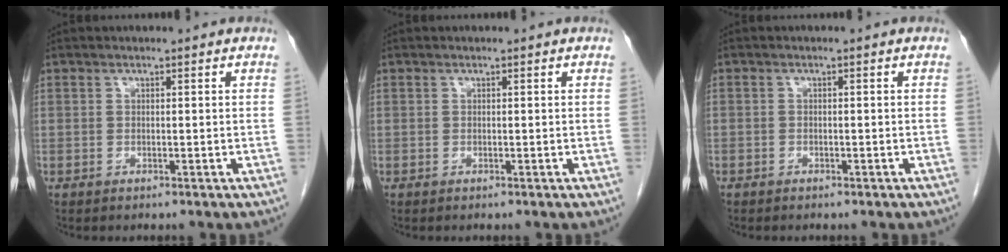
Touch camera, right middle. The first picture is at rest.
{"total": 0.0}
{"total": 0.7, "force": [-0.5, 0.5, 0.0], "torque": [-0.005, 0.003, -0.011]}